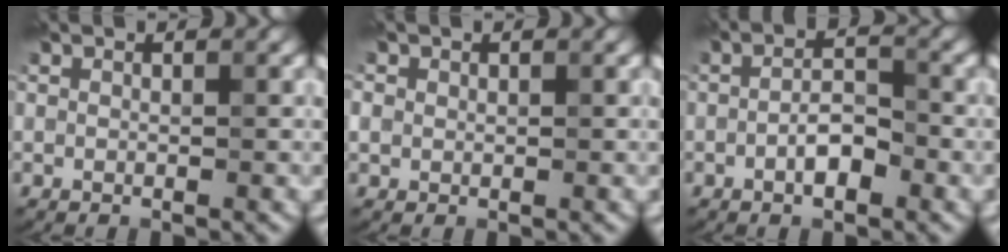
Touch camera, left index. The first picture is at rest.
{"total": 1.2, "force": [0.3, 1.1, 0.3], "torque": [-0.006, 0.001, 0.003]}
{"total": 2.7, "force": [-1.1, 1.1, 2.2], "torque": [-0.038, 0.006, -0.025]}